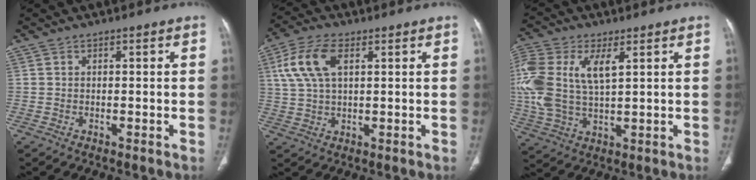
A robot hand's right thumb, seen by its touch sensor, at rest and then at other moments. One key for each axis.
{"total": 9.5, "fx": 3.1, "fy": 4.9, "fz": 7.5, "tx": -0.165, "ty": 0.010, "tz": 0.062}
{"total": 16.2, "fx": 4.1, "fy": 8.3, "fz": 13.3, "tx": -0.314, "ty": 0.006, "tz": 0.078}